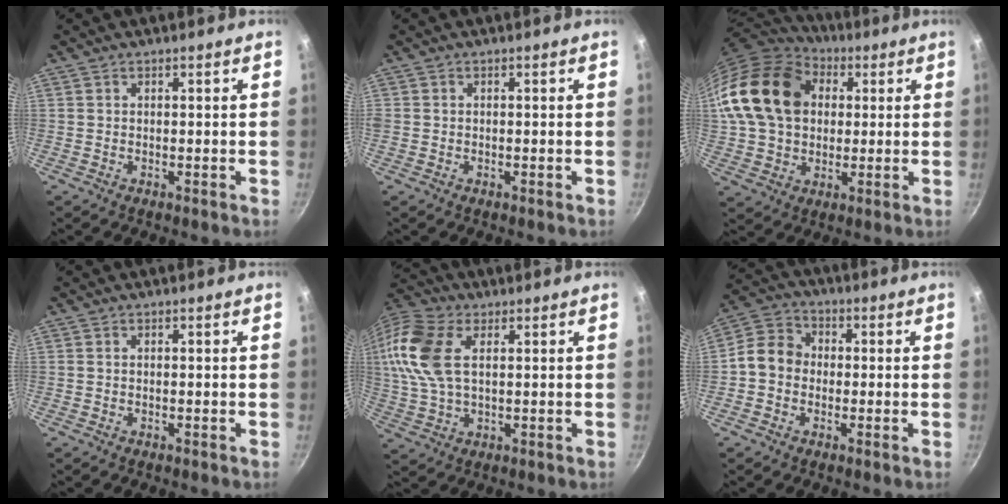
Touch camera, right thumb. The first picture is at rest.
{"total": 1.0, "force": [0.1, 0.9, 0.4], "torque": [-0.007, 0.004, -0.001]}
{"total": 19.8, "force": [4.0, 15.0, 12.2], "torque": [-0.201, 0.021, 0.066]}
{"total": 0.0}
{"total": 15.3, "force": [3.9, 9.1, 11.7], "torque": [-0.250, 0.013, 0.069]}
{"total": 7.2, "force": [-0.9, 6.1, 3.7], "torque": [-0.044, 0.020, -0.040]}